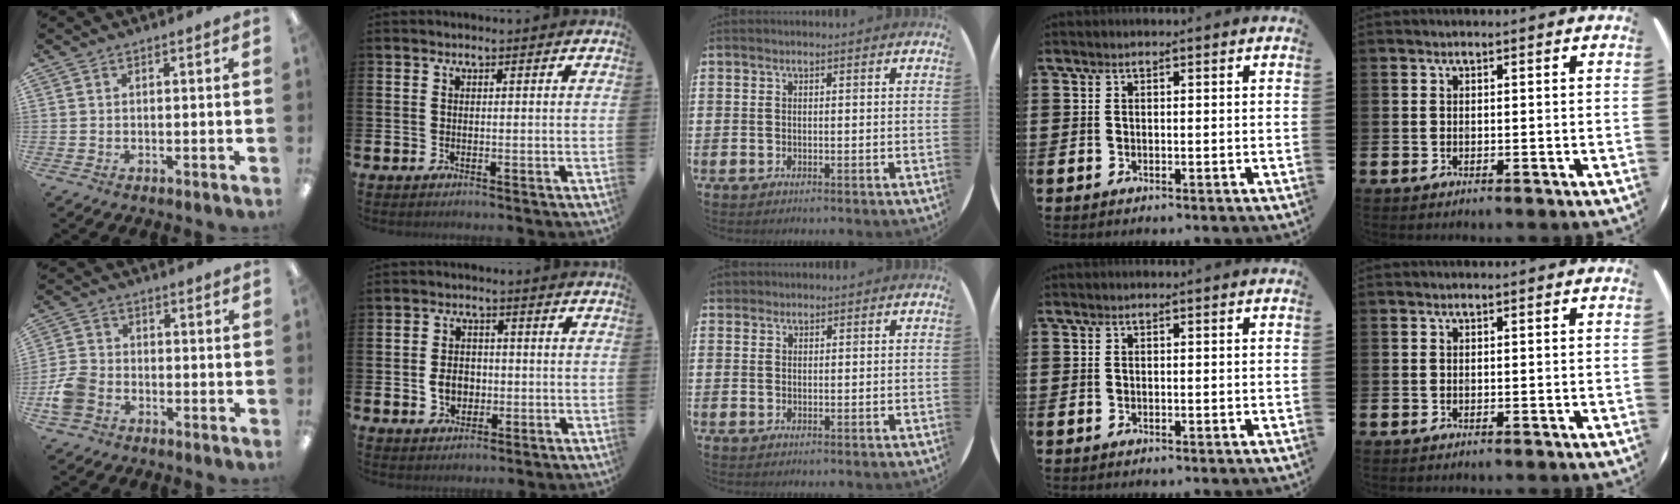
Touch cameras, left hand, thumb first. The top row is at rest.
{"thumb": {"total": 7.1, "force": [-3.2, 5.1, 3.7], "torque": [-0.076, 0.020, -0.058]}, "index": {"total": 4.2, "force": [-0.7, 3.3, 2.4], "torque": [-0.033, 0.001, -0.021]}, "middle": {"total": 1.0, "force": [0.9, 0.4, -0.1], "torque": [0.001, 0.004, 0.017]}}